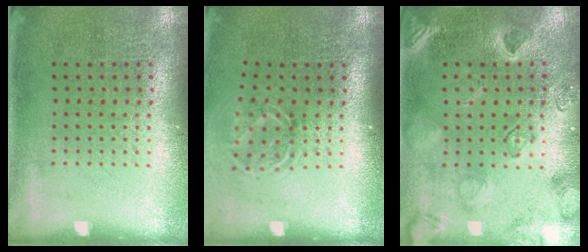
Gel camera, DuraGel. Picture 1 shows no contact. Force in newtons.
{"total": 1.7, "press": 1.2, "slide": 1.2}
{"total": 2.3, "press": 2.3, "slide": 0.6}